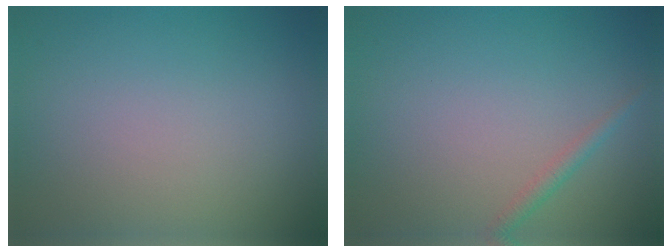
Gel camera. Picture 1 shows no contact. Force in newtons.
{"total": 1.2, "press": 1.2, "slide": 0.0}